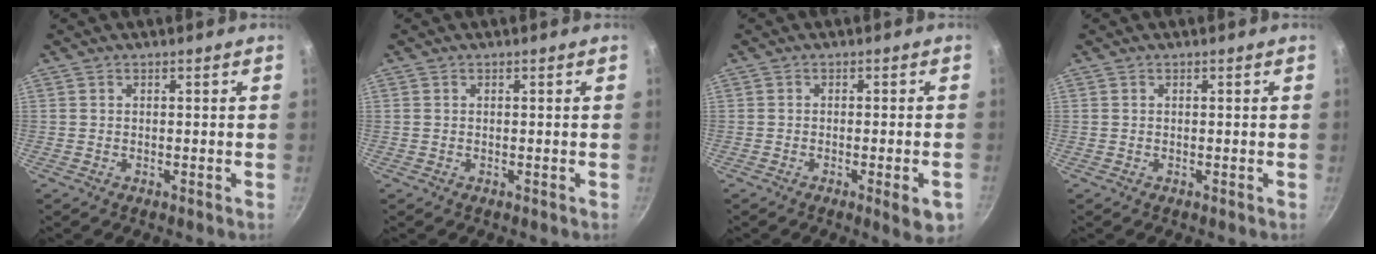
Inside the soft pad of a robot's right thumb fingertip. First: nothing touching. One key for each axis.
{"total": 0.0}
{"total": 5.3, "fx": -2.1, "fy": 1.0, "fz": 4.8, "tx": -0.057, "ty": 0.003, "tz": -0.026}
{"total": 0.0}